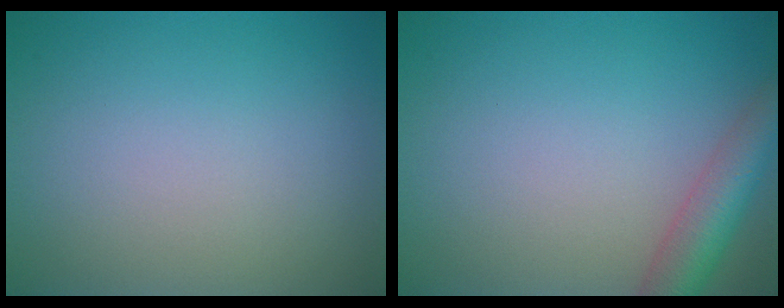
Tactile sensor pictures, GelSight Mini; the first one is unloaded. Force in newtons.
{"total": 4.4, "press": 4.4, "slide": 0.3}